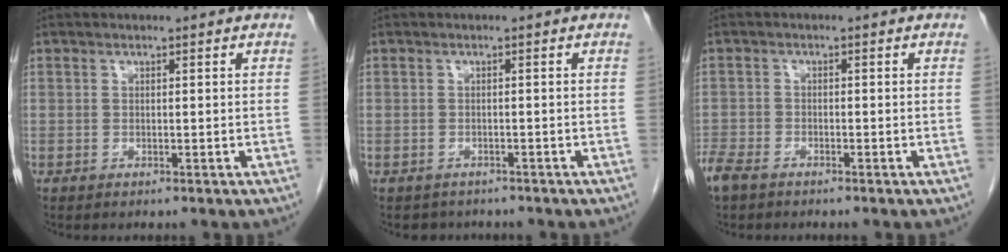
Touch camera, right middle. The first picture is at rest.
{"total": 2.6, "force": [-2.2, 1.3, -0.1], "torque": [-0.005, 0.002, -0.030]}
{"total": 4.0, "force": [-3.2, 1.5, 1.8], "torque": [-0.040, -0.006, -0.060]}